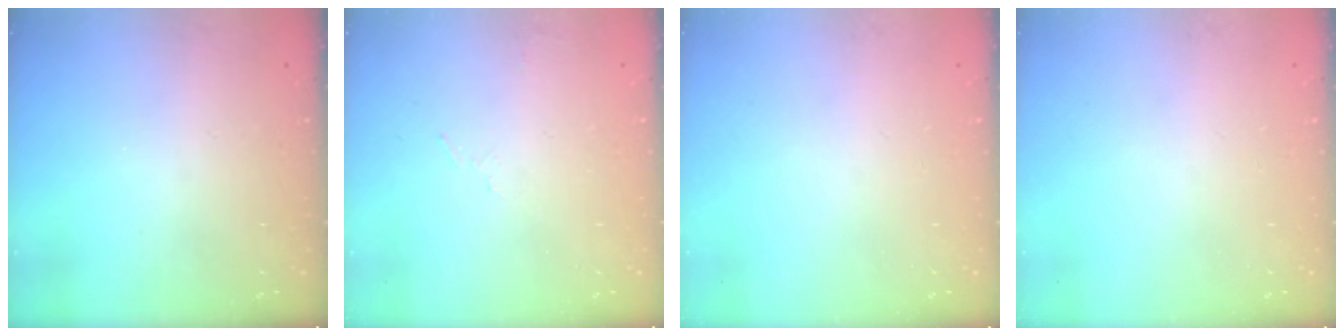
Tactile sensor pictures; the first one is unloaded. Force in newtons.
{"total": 4.1, "press": 3.2, "slide": 2.6}
{"total": 0.0}
{"total": 0.0}